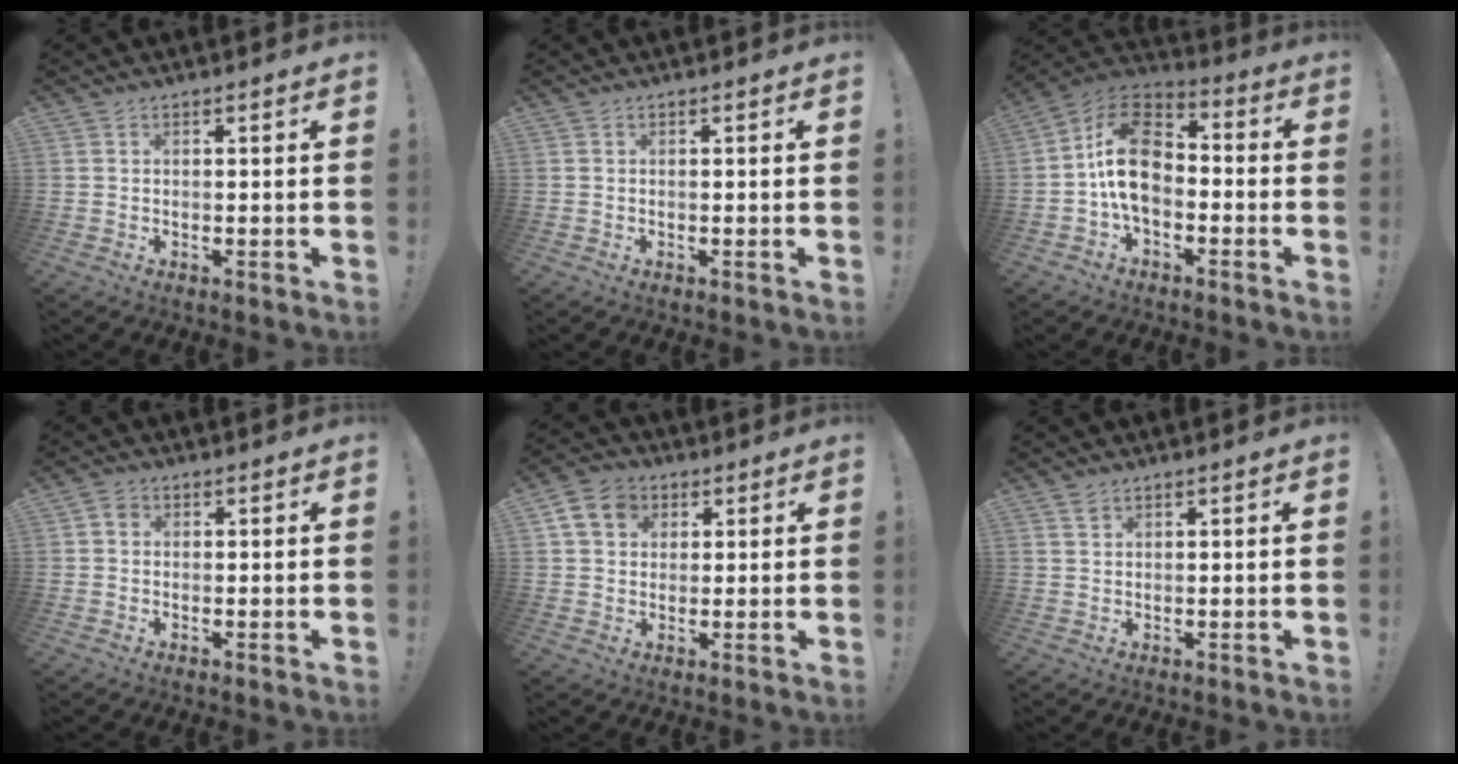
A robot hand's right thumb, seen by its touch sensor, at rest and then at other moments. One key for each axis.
{"total": 0.0}
{"total": 16.4, "fx": -0.6, "fy": 10.8, "fz": 12.3, "tx": -0.218, "ty": 0.022, "tz": -0.009}
{"total": 2.1, "fx": 0.1, "fy": 1.9, "fz": 1.1, "tx": -0.013, "ty": 0.004, "tz": 0.000}
{"total": 9.7, "fx": 3.6, "fy": 7.8, "fz": 4.4, "tx": -0.069, "ty": 0.000, "tz": 0.073}
{"total": 1.6, "fx": 1.2, "fy": 0.8, "fz": 0.5, "tx": 0.002, "ty": -0.008, "tz": 0.021}